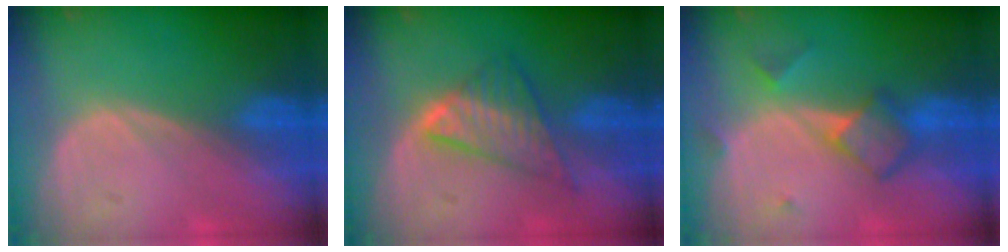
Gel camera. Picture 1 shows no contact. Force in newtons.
{"total": 5.9, "press": 5.9, "slide": 0.1}
{"total": 5.3, "press": 5.3, "slide": 0.8}